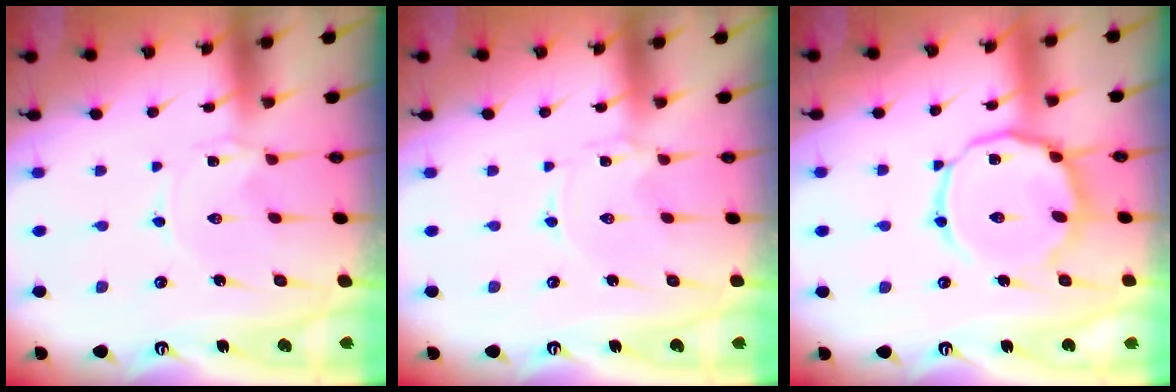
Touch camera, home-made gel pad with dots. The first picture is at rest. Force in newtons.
{"total": 0.0}
{"total": 13.8, "press": 13.8, "slide": 1.3}